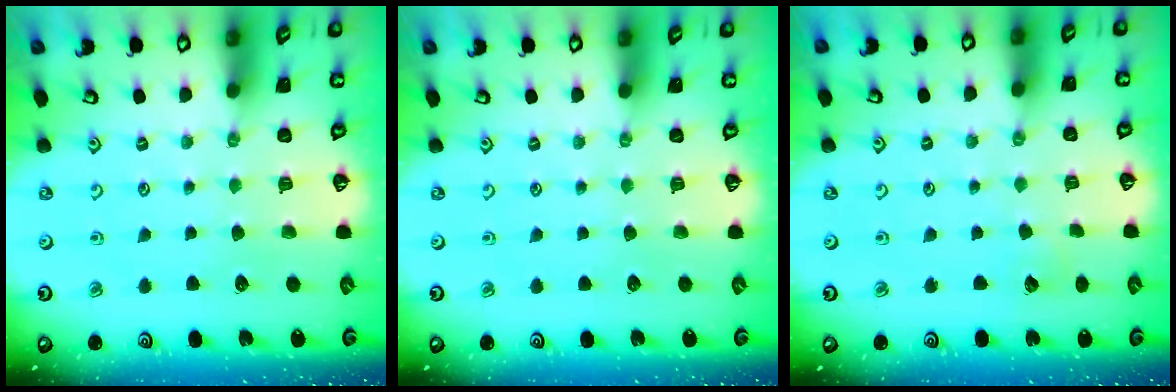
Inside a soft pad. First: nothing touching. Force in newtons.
{"total": 0.0}
{"total": 2.3, "press": 2.3, "slide": 0.1}